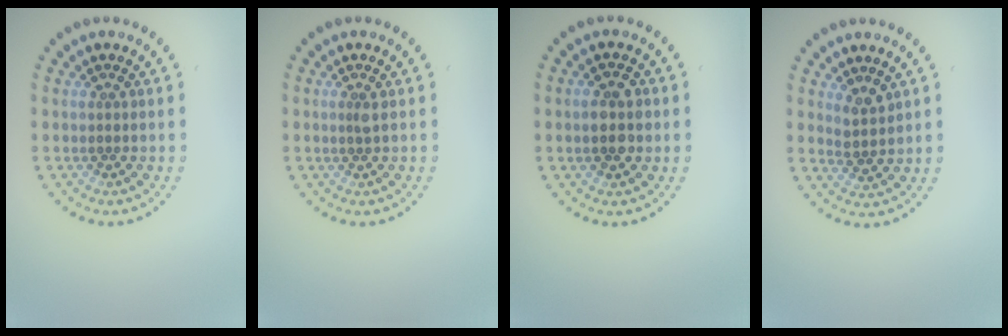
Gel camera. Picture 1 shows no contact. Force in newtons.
{"total": 0.8, "press": 0.5, "slide": 0.6}
{"total": 2.8, "press": 2.8, "slide": 0.1}
{"total": 1.8, "press": 1.4, "slide": 1.1}